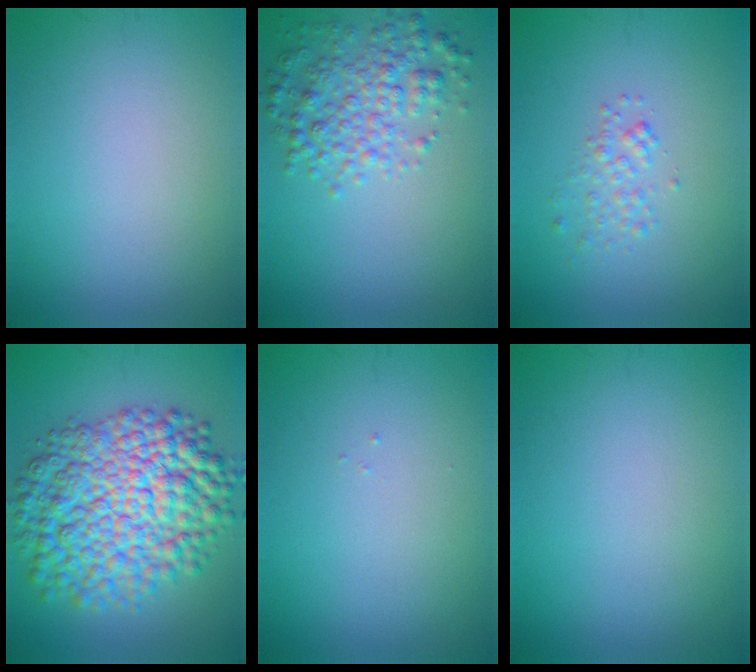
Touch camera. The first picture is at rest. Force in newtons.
{"total": 4.2, "press": 4.2, "slide": 0.1}
{"total": 1.5, "press": 1.5, "slide": 0.1}
{"total": 12.0, "press": 11.9, "slide": 0.2}
{"total": 0.0}
{"total": 0.0}